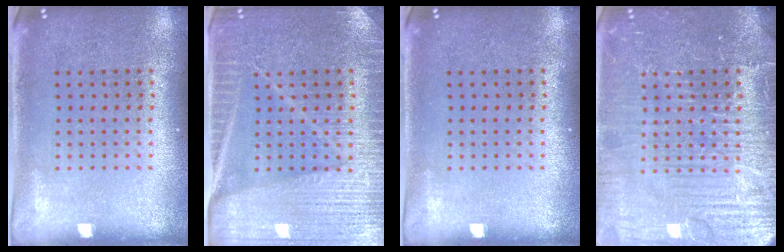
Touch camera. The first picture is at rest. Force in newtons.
{"total": 4.0, "press": 3.7, "slide": 1.4}
{"total": 0.0}
{"total": 7.6, "press": 7.6, "slide": 0.9}